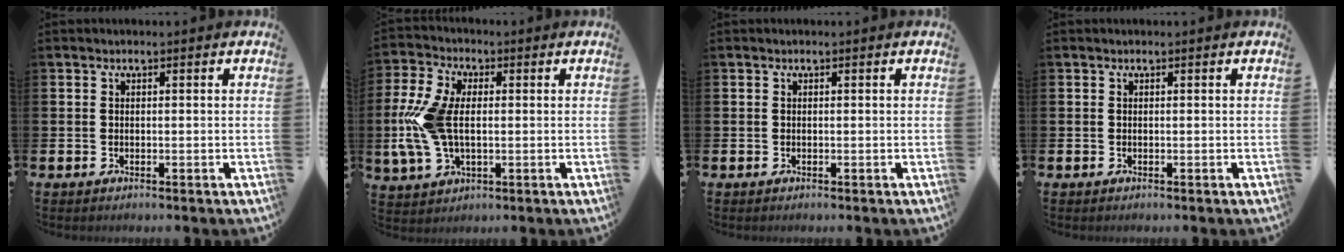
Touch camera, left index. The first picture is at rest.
{"total": 8.5, "force": [0.4, 5.1, 6.9], "torque": [-0.162, 0.012, 0.007]}
{"total": 0.0}
{"total": 0.0}